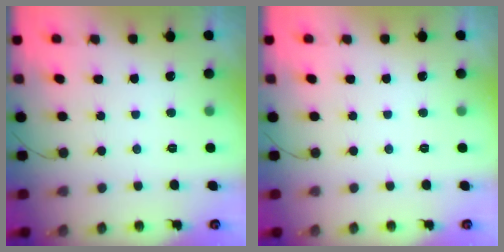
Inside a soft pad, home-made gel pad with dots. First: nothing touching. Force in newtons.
{"total": 0.0}